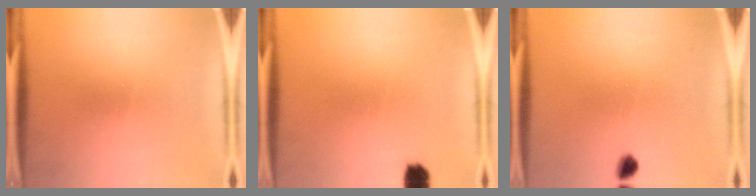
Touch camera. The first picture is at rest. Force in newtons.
{"total": 2.7}
{"total": 2.4}